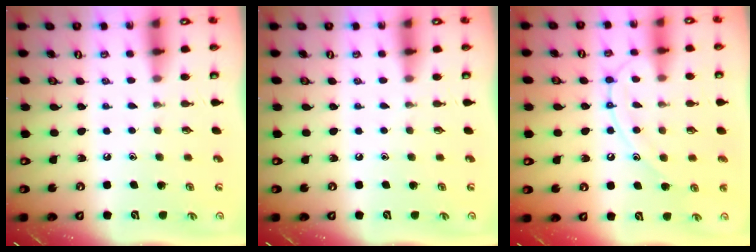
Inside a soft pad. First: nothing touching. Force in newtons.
{"total": 0.0}
{"total": 12.3, "press": 12.2, "slide": 1.2}